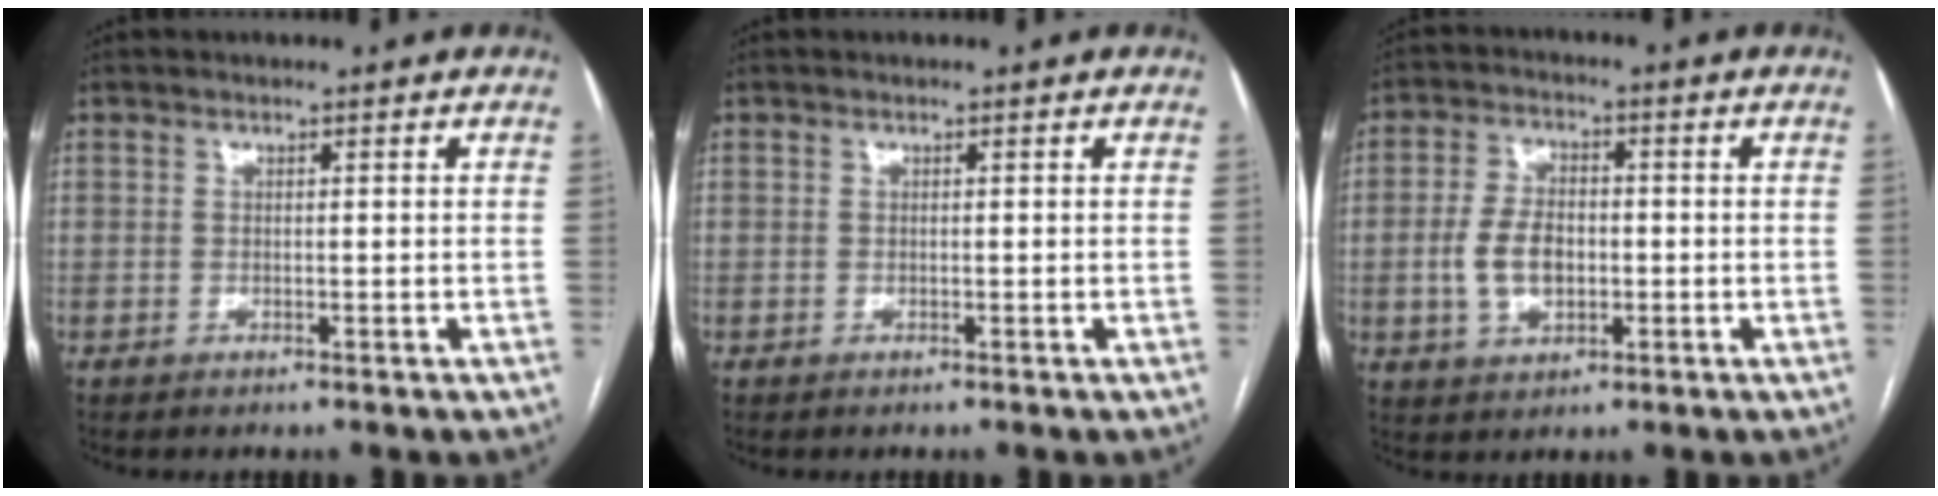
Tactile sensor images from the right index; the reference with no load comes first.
{"total": 0.0}
{"total": 7.2, "force": [-1.0, 4.3, 5.7], "torque": [-0.123, 0.010, -0.013]}